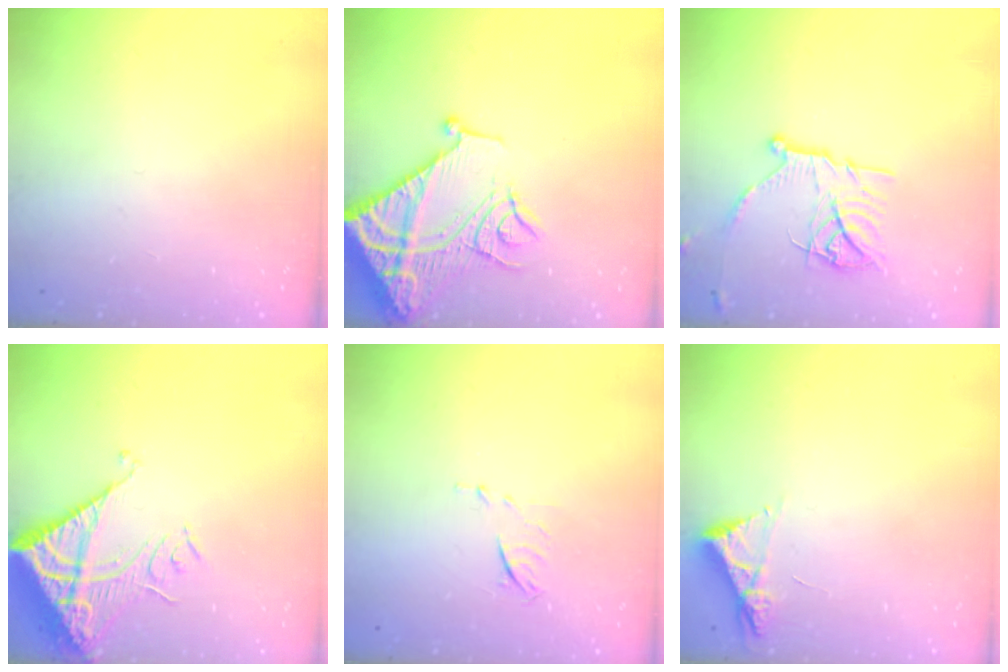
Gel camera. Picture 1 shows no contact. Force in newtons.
{"total": 19.7, "press": 19.6, "slide": 2.1}
{"total": 14.2, "press": 14.2, "slide": 1.2}
{"total": 13.1, "press": 13.0, "slide": 1.7}
{"total": 5.5, "press": 5.5, "slide": 0.8}
{"total": 4.5, "press": 4.4, "slide": 0.5}